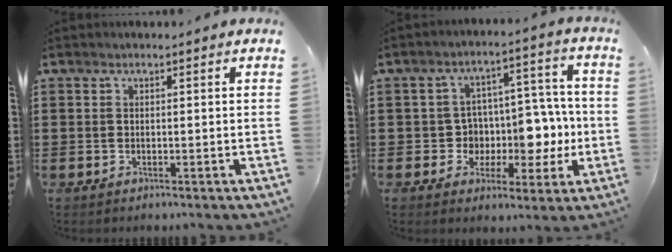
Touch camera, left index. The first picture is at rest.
{"total": 8.0, "force": [-0.4, 6.9, 4.0], "torque": [-0.070, -0.001, -0.002]}